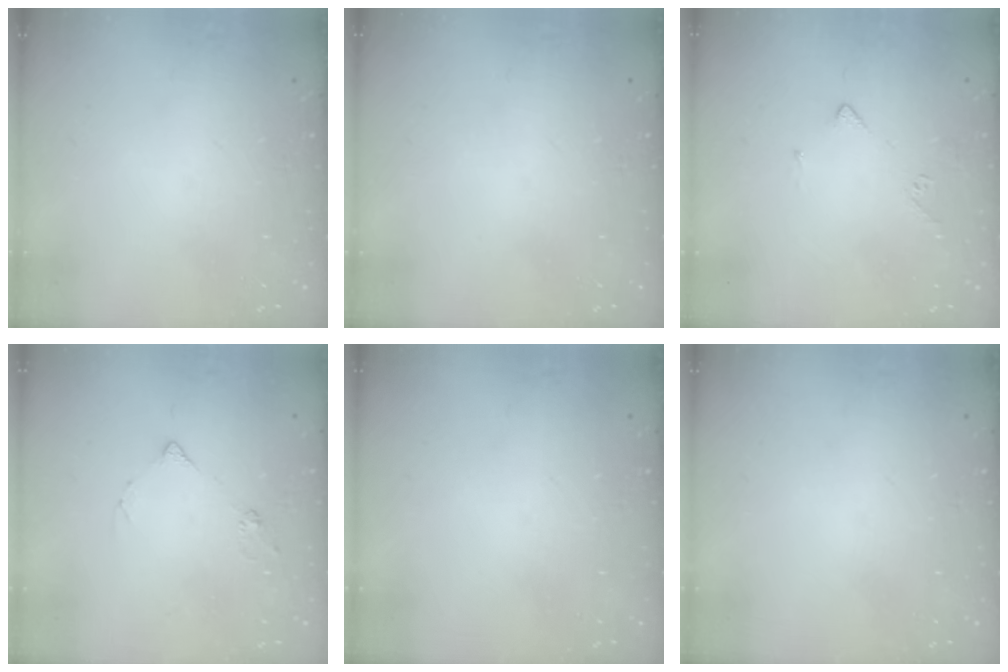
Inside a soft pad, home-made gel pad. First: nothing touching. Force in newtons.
{"total": 0.0}
{"total": 3.3, "press": 3.3, "slide": 0.5}
{"total": 5.4, "press": 5.3, "slide": 0.9}
{"total": 0.0}
{"total": 0.0}